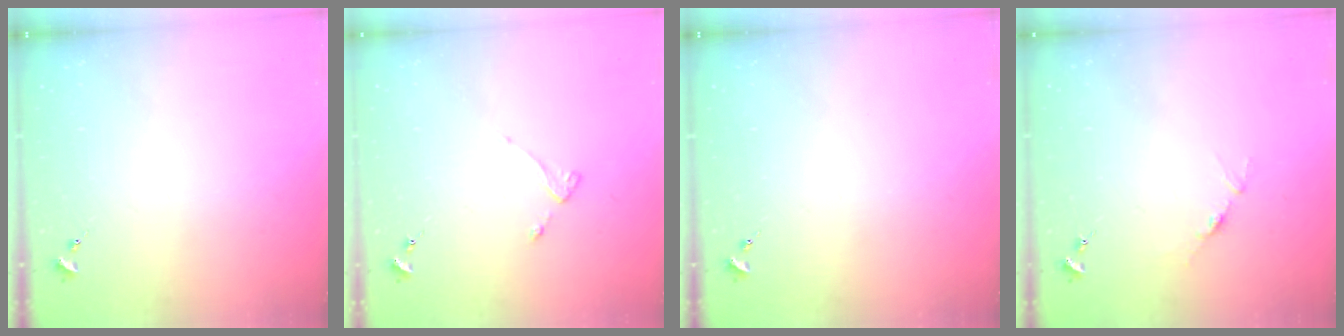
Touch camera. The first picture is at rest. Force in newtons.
{"total": 2.7, "press": 2.6, "slide": 0.5}
{"total": 0.0}
{"total": 3.4, "press": 3.4, "slide": 0.4}